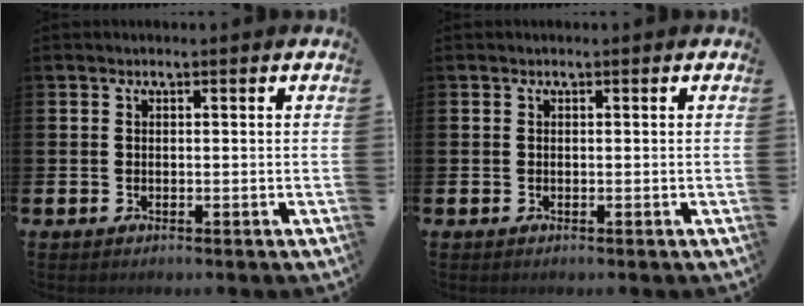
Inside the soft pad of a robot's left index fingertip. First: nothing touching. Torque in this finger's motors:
{"motor_torque": [0.00, 0.00, 0.00, 0.01]}